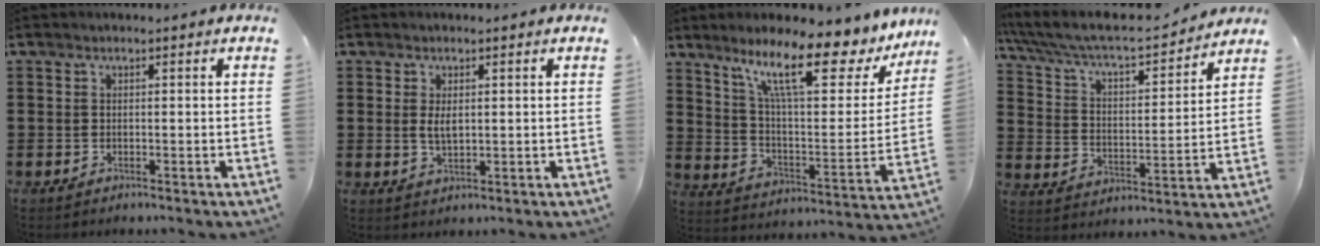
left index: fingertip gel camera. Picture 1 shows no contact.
{"total": 2.7, "force": [0.4, 1.2, 2.4], "torque": [-0.049, 0.003, 0.007]}
{"total": 14.5, "force": [9.7, 2.7, 10.4], "torque": [-0.205, -0.042, 0.156]}
{"total": 7.3, "force": [6.5, 1.1, 3.1], "torque": [-0.089, -0.043, 0.106]}